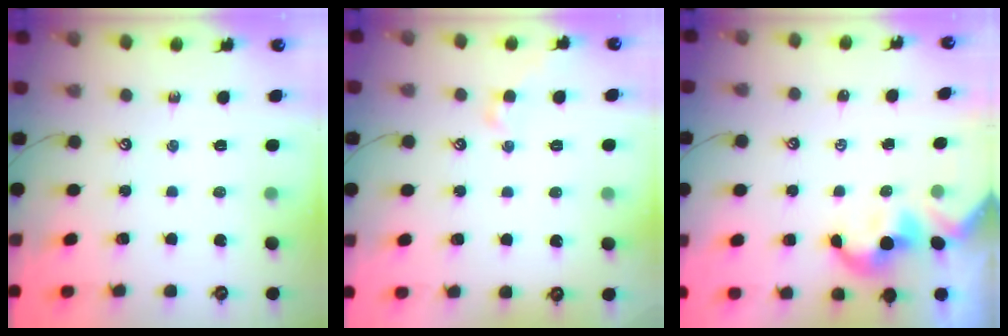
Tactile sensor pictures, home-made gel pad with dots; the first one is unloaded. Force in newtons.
{"total": 0.9, "press": 0.7, "slide": 0.6}
{"total": 2.0, "press": 2.0, "slide": 0.4}